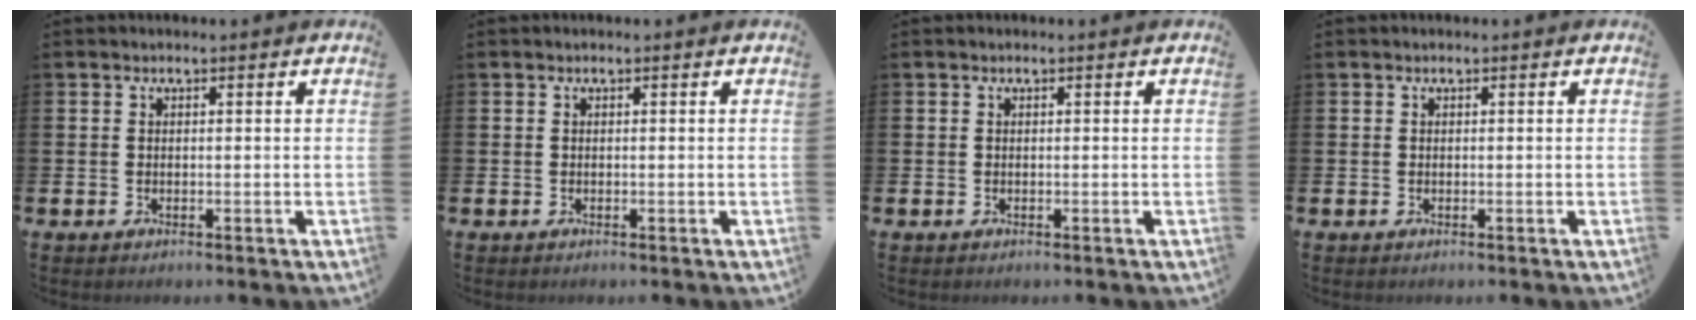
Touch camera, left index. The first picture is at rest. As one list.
[{"total": 0.0}, {"total": 0.0}, {"total": 0.0}]